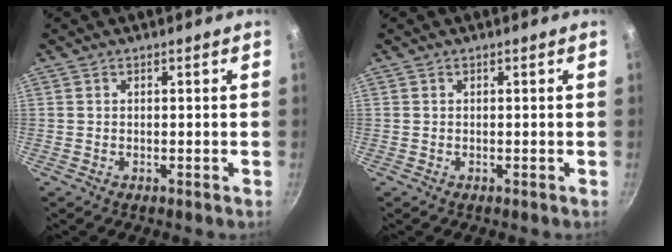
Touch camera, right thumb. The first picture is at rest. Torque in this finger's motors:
{"motor_torque": [0.00, 0.00, -0.02, 0.02, 0.00]}